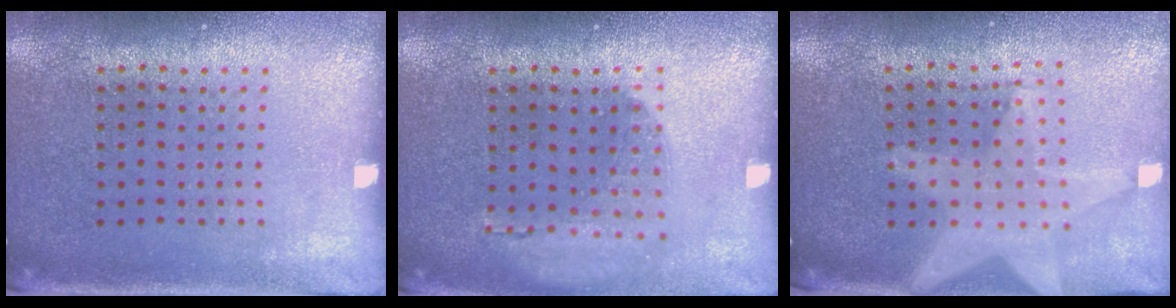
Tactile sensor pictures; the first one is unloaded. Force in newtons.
{"total": 1.1, "press": 1.1, "slide": 0.2}
{"total": 1.9, "press": 1.6, "slide": 0.8}